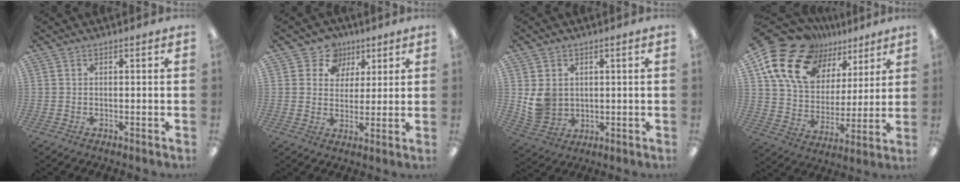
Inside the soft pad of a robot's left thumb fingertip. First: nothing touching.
{"total": 7.9, "force": [4.3, 6.6, 0.8], "torque": [-0.022, -0.026, 0.078]}
{"total": 6.4, "force": [1.7, 5.8, 2.1], "torque": [-0.045, 0.001, 0.037]}
{"total": 20.0, "force": [12.1, 12.8, 9.5], "torque": [-0.184, -0.057, 0.225]}